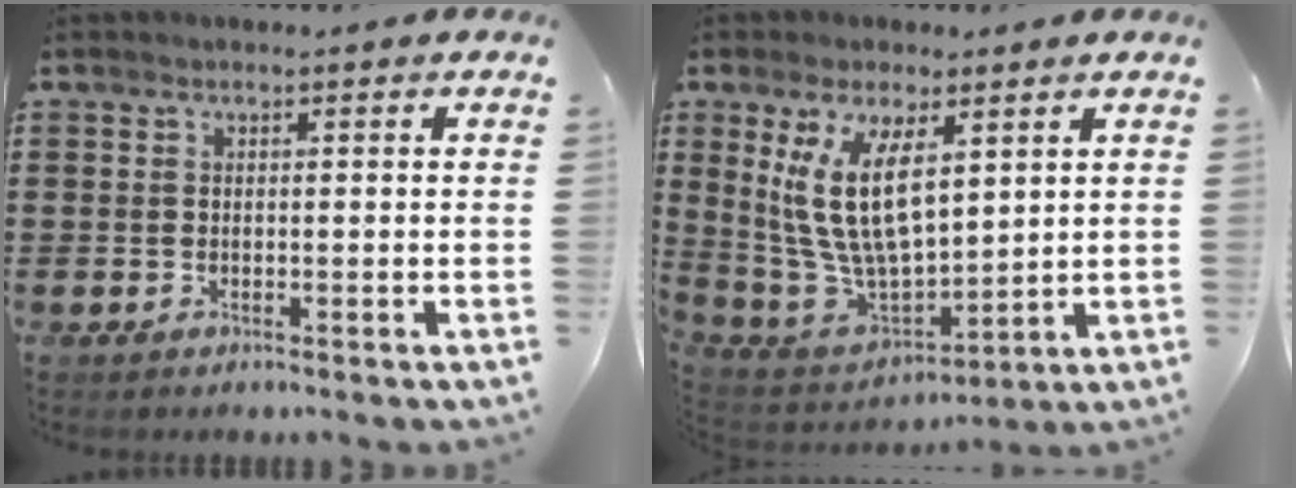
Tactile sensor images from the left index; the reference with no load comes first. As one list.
[{"total": 12.4, "force": [4.2, 5.4, 10.4], "torque": [-0.238, -0.009, 0.075]}]